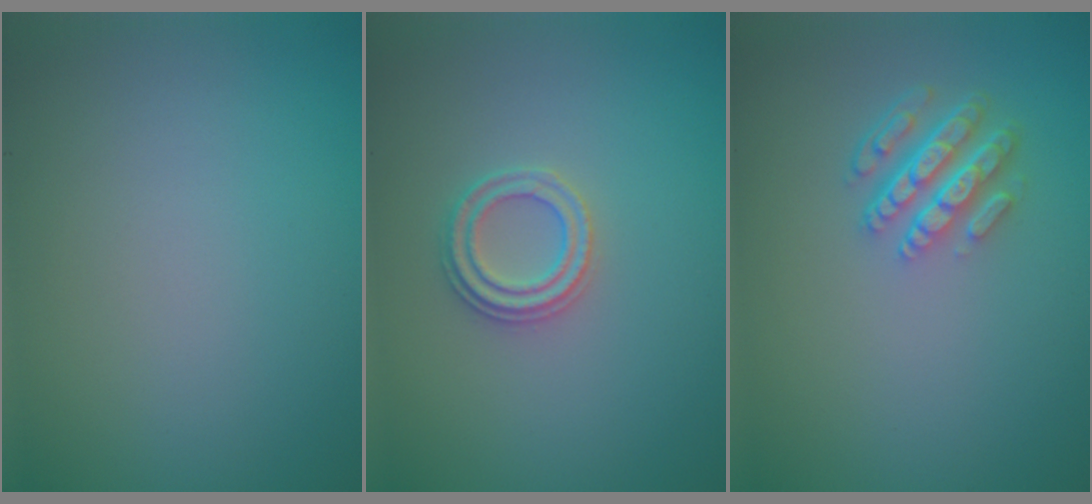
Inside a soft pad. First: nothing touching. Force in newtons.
{"total": 2.3, "press": 2.2, "slide": 0.5}
{"total": 4.3, "press": 3.2, "slide": 3.0}